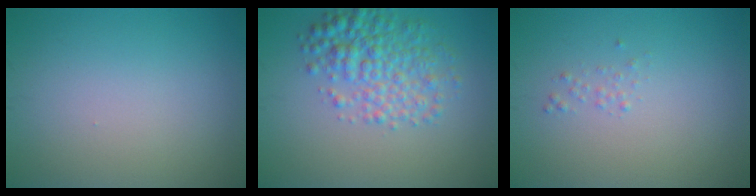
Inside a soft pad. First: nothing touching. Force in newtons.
{"total": 4.7, "press": 4.7, "slide": 0.1}
{"total": 0.6, "press": 0.6, "slide": 0.0}